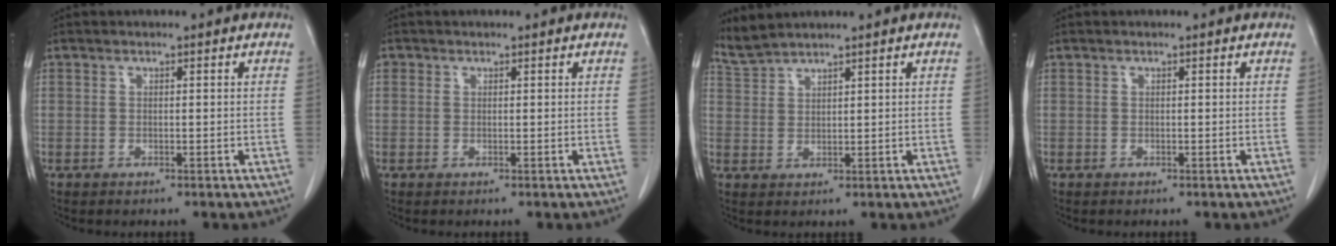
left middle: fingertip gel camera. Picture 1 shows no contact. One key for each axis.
{"total": 0.8, "fx": 0.4, "fy": 0.7, "fz": 0.1, "tx": 0.005, "ty": 0.005, "tz": 0.005}
{"total": 3.0, "fx": 3.0, "fy": -0.6, "fz": -0.1, "tx": -0.010, "ty": 0.008, "tz": 0.070}
{"total": 0.0}